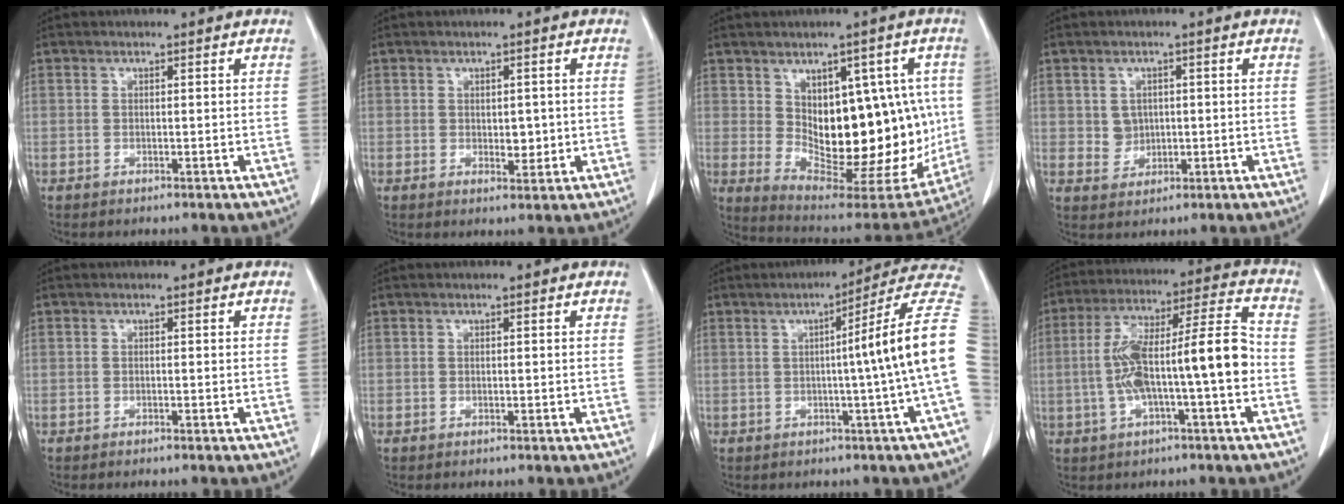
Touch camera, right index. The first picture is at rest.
{"total": 2.7, "force": [0.0, 1.6, 2.2], "torque": [-0.030, -0.004, 0.006]}
{"total": 20.2, "force": [0.8, 9.8, 17.6], "torque": [-0.243, 0.002, 0.040]}
{"total": 3.1, "force": [0.4, 2.8, 1.4], "torque": [-0.021, 0.002, 0.012]}
{"total": 0.7, "force": [-0.6, -0.1, 0.4], "torque": [-0.005, 0.001, -0.007]}
{"total": 0.0}
{"total": 13.0, "force": [0.0, -2.6, 12.7], "torque": [-0.146, 0.015, -0.010]}
{"total": 14.6, "force": [-2.3, 1.6, 14.3], "torque": [-0.255, 0.033, -0.038]}